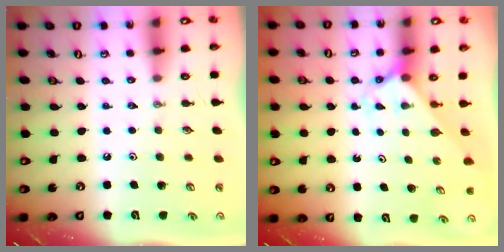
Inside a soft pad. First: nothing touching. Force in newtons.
{"total": 2.1, "press": 2.1, "slide": 0.2}